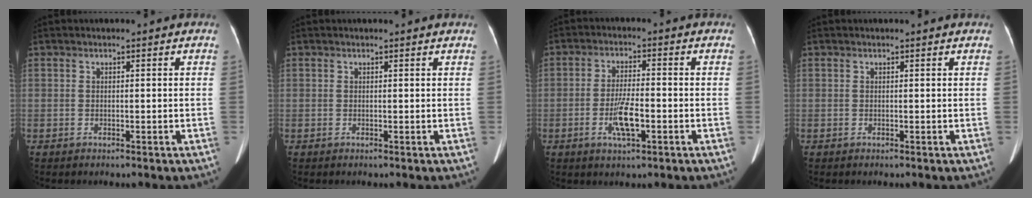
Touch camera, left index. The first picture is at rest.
{"total": 1.4, "force": [1.3, 0.1, 0.2], "torque": [-0.012, 0.003, 0.009]}
{"total": 5.5, "force": [-2.0, 1.2, 5.0], "torque": [-0.101, 0.000, -0.033]}
{"total": 0.6, "force": [0.6, 0.0, 0.1], "torque": [-0.004, 0.001, 0.003]}